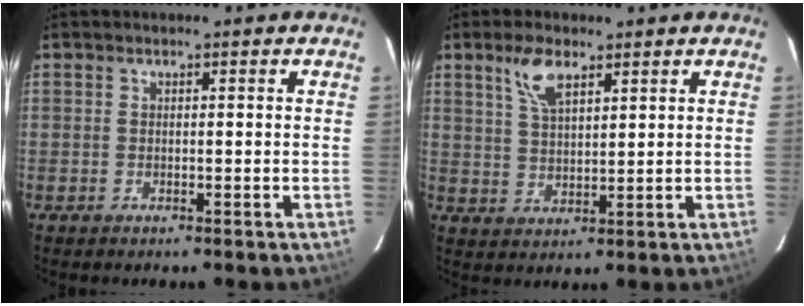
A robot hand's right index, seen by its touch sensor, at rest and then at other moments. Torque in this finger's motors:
{"motor_torque": [0.25, -0.03, 0.15, 0.04]}